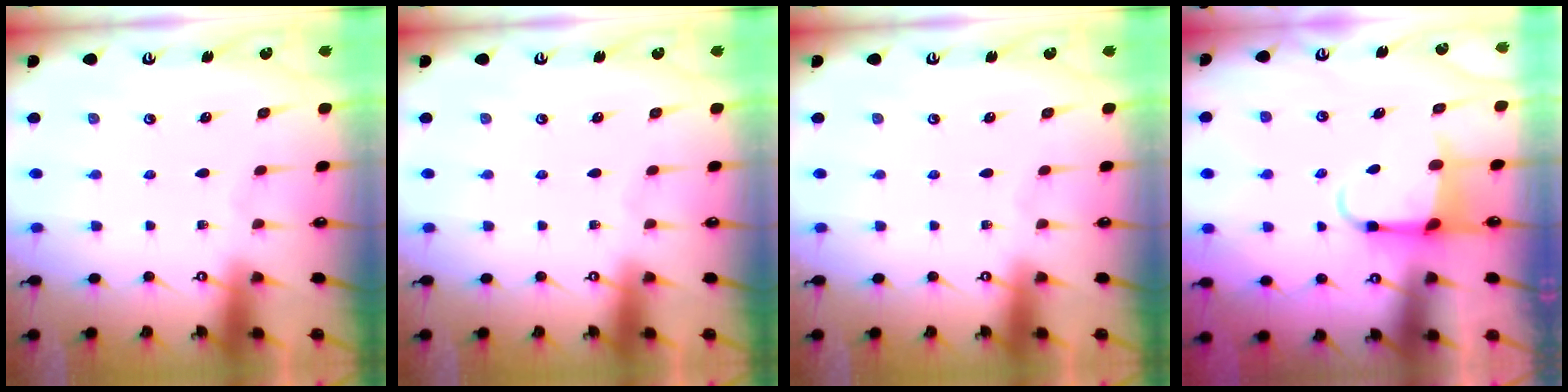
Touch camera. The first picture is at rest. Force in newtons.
{"total": 0.0}
{"total": 0.0}
{"total": 4.0, "press": 3.9, "slide": 1.0}